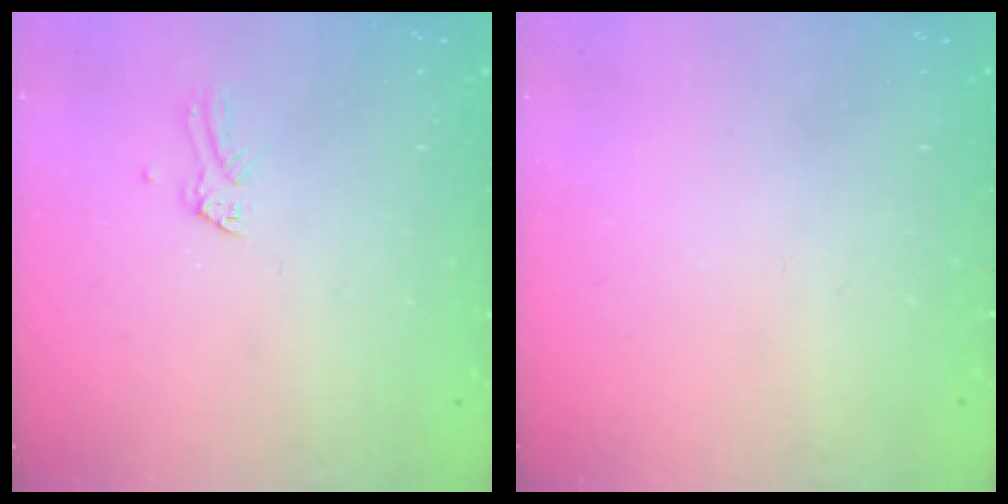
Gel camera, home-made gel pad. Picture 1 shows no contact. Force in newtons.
{"total": 3.7, "press": 3.7, "slide": 0.6}